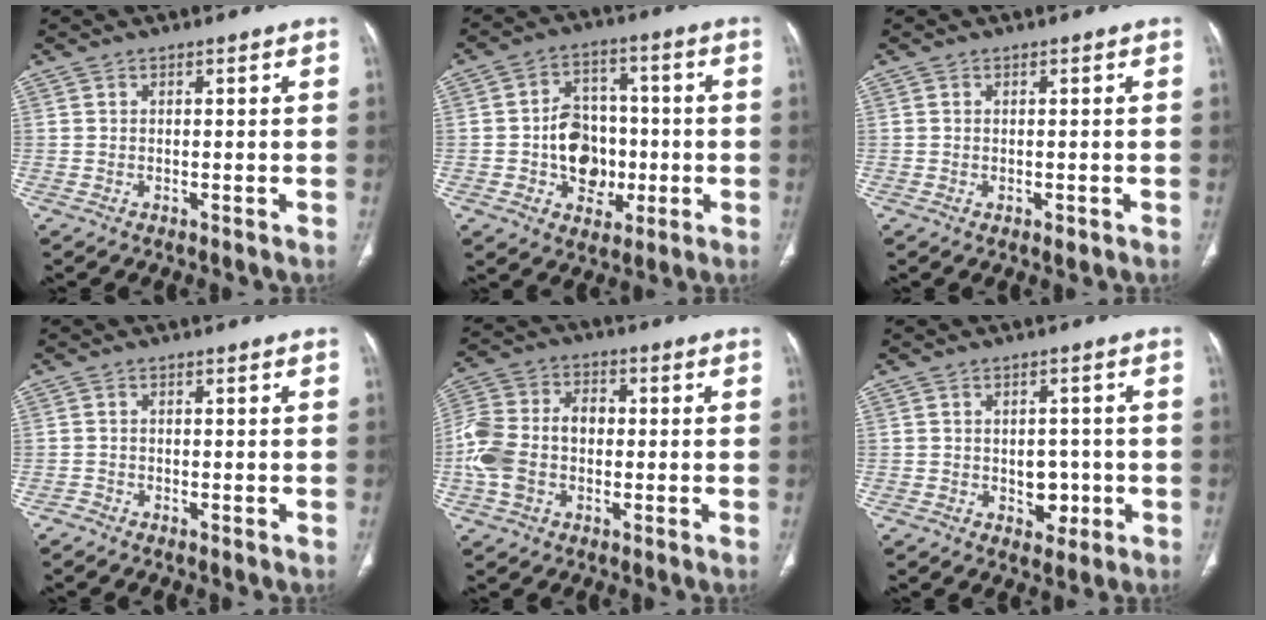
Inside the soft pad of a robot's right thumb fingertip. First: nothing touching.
{"total": 11.7, "force": [-1.8, 9.2, 7.0], "torque": [-0.065, 0.025, -0.023]}
{"total": 0.9, "force": [-0.3, 0.5, 0.7], "torque": [-0.011, -0.003, 0.000]}
{"total": 0.8, "force": [-0.7, 0.2, 0.0], "torque": [-0.002, -0.002, -0.019]}
{"total": 12.6, "force": [-1.3, 8.8, 8.9], "torque": [-0.184, 0.038, -0.029]}
{"total": 4.8, "force": [-0.9, 3.7, 2.9], "torque": [-0.008, 0.006, -0.006]}